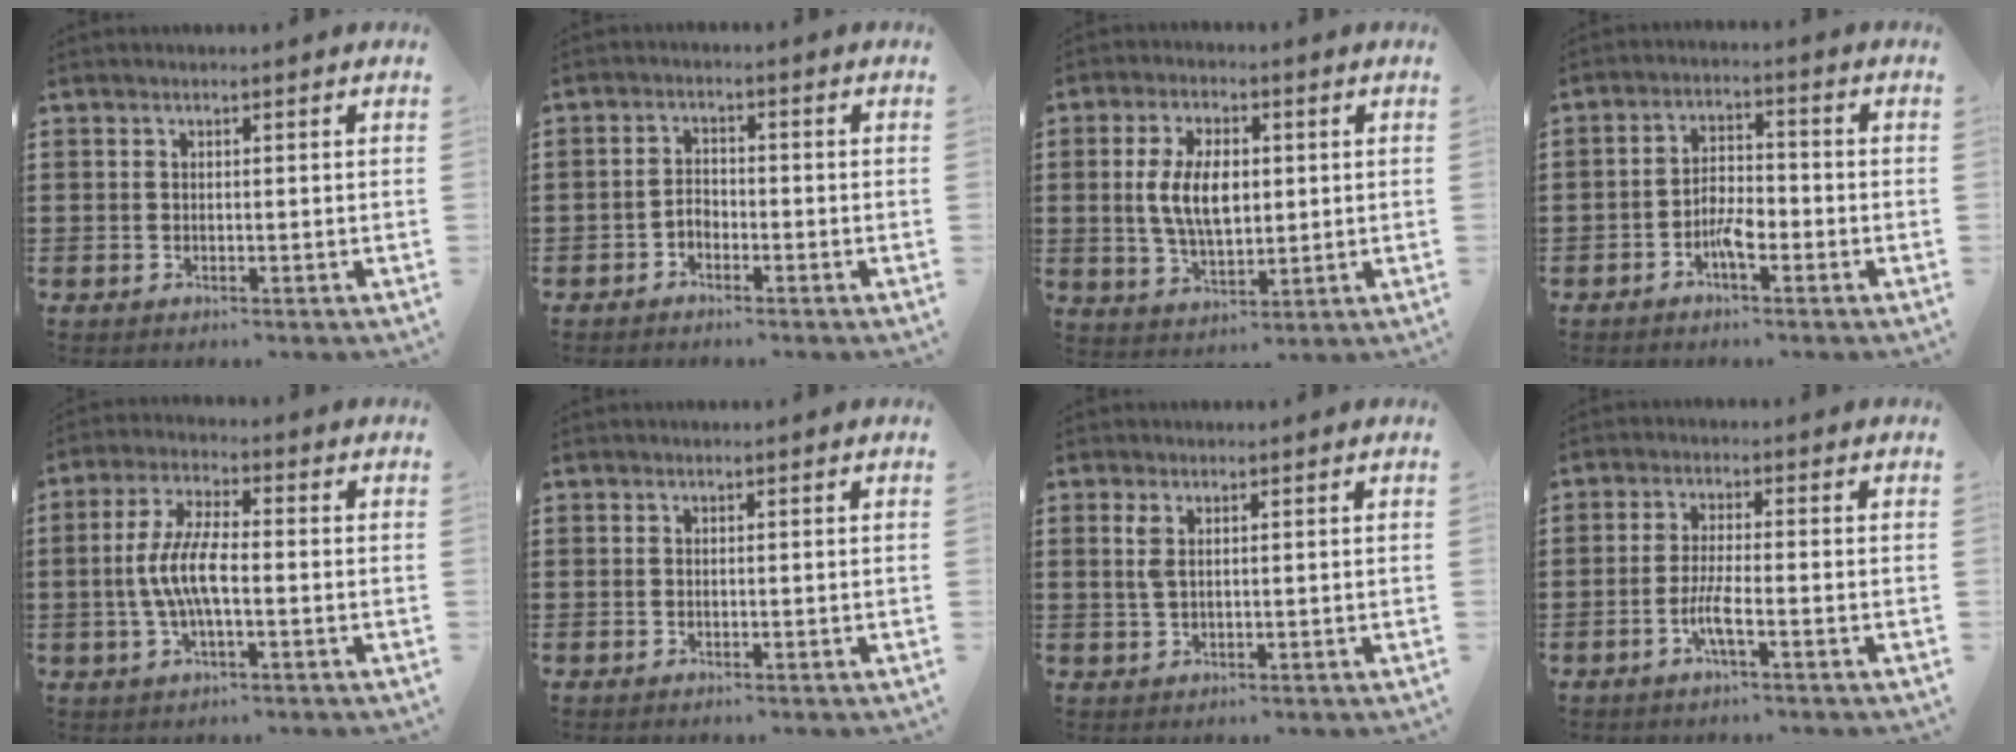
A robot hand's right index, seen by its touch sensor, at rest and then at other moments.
{"total": 2.0, "force": [-1.4, 1.1, 0.9], "torque": [-0.022, 0.005, -0.030]}
{"total": 8.3, "force": [0.7, 4.4, 7.0], "torque": [-0.141, 0.007, 0.007]}
{"total": 4.2, "force": [-2.2, 1.7, 3.2], "torque": [-0.067, 0.002, -0.045]}
{"total": 7.1, "force": [-1.2, 2.2, 6.6], "torque": [-0.149, -0.008, -0.029]}
{"total": 0.0}
{"total": 1.9, "force": [0.7, 0.7, 1.6], "torque": [-0.036, 0.003, 0.013]}
{"total": 4.0, "force": [-1.8, 0.3, 3.6], "torque": [-0.075, -0.006, -0.037]}